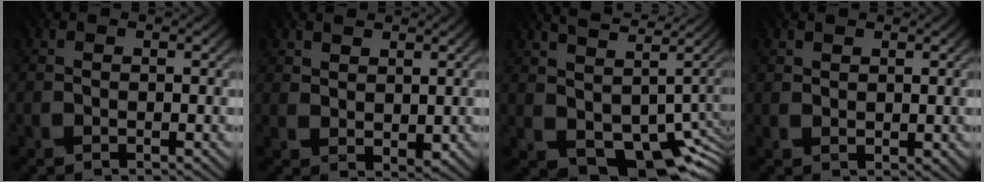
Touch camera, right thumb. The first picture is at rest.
{"total": 2.5, "force": [1.6, 1.5, 1.1], "torque": [-0.023, -0.007, 0.037]}
{"total": 11.9, "force": [1.4, 7.1, 9.3], "torque": [-0.151, -0.029, 0.060]}
{"total": 1.2, "force": [0.8, 0.7, 0.4], "torque": [-0.007, -0.004, 0.019]}